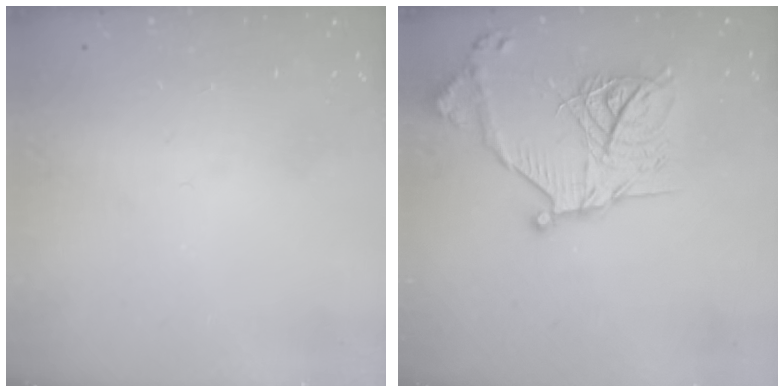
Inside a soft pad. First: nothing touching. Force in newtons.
{"total": 18.2, "press": 18.2, "slide": 1.1}